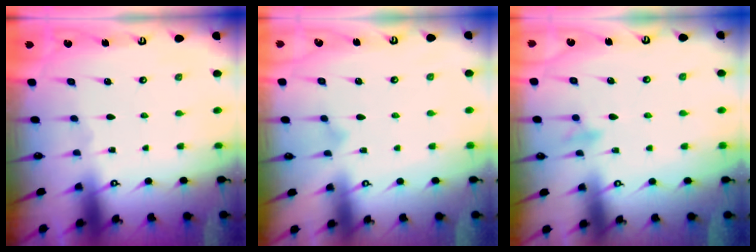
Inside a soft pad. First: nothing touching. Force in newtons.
{"total": 3.4, "press": 3.4, "slide": 0.2}
{"total": 8.2, "press": 8.1, "slide": 1.5}